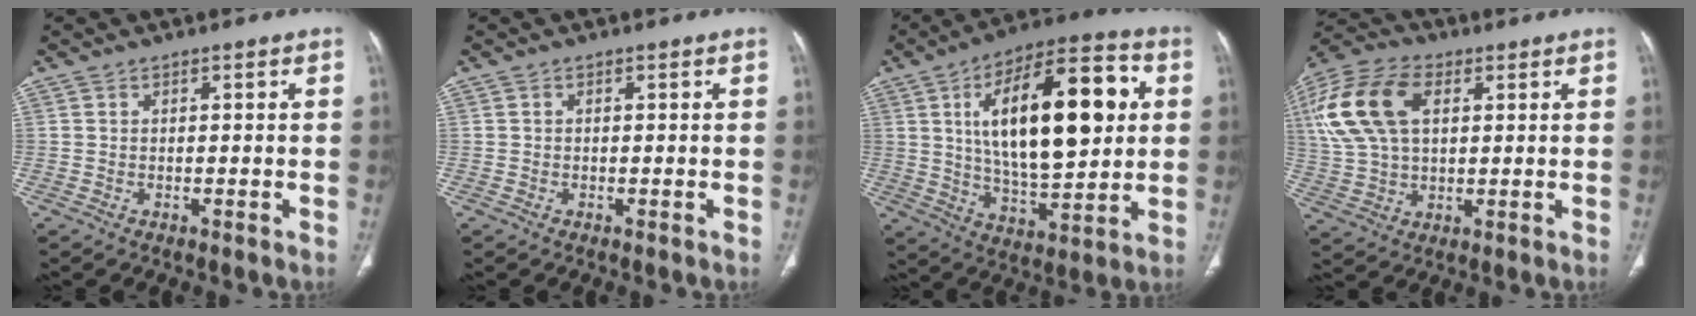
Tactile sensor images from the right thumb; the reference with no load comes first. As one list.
[{"total": 0.0}, {"total": 25.4, "force": [5.2, 10.8, 22.4], "torque": [-0.331, -0.002, 0.077]}, {"total": 17.5, "force": [5.0, 10.7, 12.9], "torque": [-0.271, 0.013, 0.092]}]